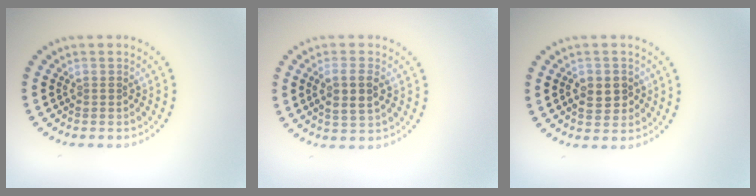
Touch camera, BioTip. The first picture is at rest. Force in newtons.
{"total": 2.8, "press": 2.7, "slide": 0.8}
{"total": 2.8, "press": 2.7, "slide": 0.5}